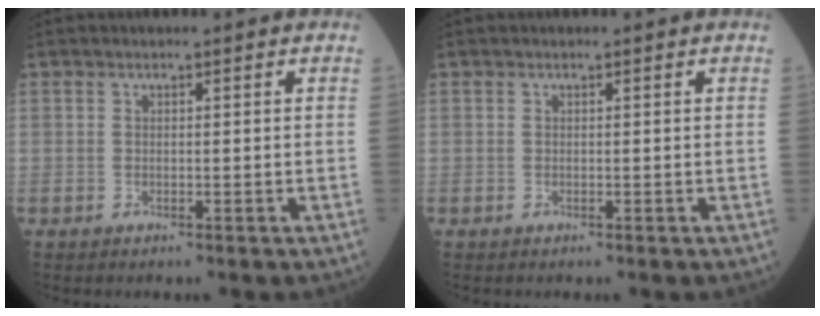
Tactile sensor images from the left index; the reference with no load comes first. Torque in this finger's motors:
{"motor_torque": [-0.10, 0.11, 0.00, 0.00]}